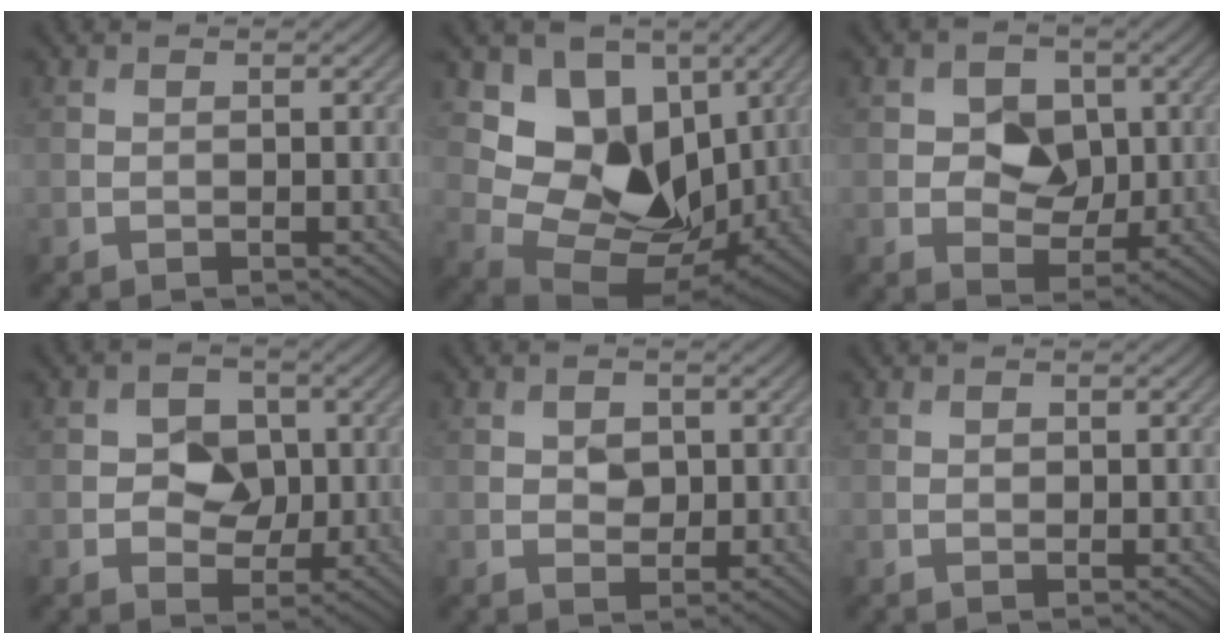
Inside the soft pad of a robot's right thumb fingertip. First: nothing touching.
{"total": 12.1, "force": [2.6, 9.0, 7.6], "torque": [-0.141, -0.012, 0.043]}
{"total": 5.9, "force": [0.5, 4.7, 3.5], "torque": [-0.061, -0.005, 0.000]}
{"total": 4.9, "force": [-0.2, 4.0, 2.9], "torque": [-0.043, -0.002, -0.016]}
{"total": 2.1, "force": [0.4, 1.7, 1.3], "torque": [-0.026, -0.004, 0.003]}
{"total": 0.5, "force": [0.1, 0.4, 0.3], "torque": [-0.001, -0.003, 0.000]}